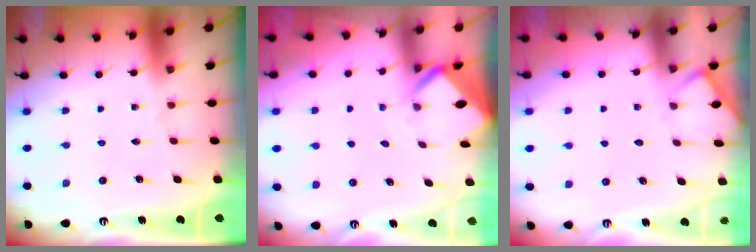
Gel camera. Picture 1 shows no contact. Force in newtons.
{"total": 2.6, "press": 2.6, "slide": 0.2}
{"total": 3.3, "press": 3.3, "slide": 0.4}